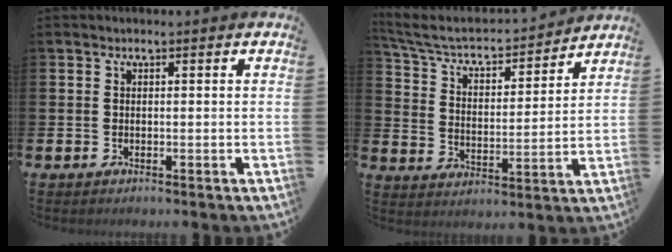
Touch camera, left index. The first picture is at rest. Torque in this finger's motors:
{"motor_torque": [0.60, -1.06, 0.14, 0.15]}